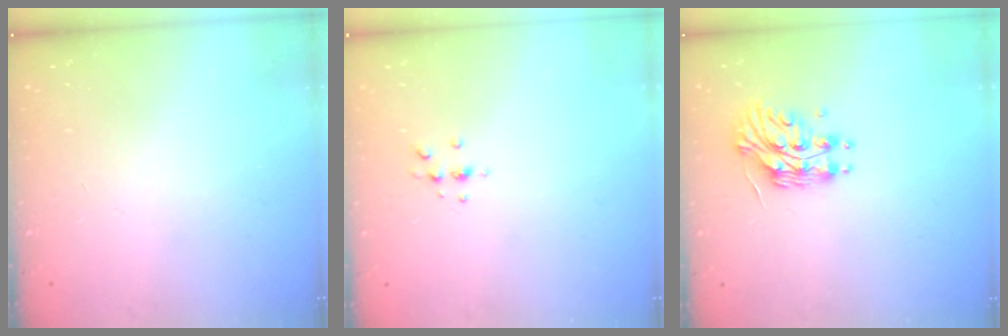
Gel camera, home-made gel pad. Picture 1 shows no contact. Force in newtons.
{"total": 4.4, "press": 4.3, "slide": 0.6}
{"total": 11.8, "press": 11.8, "slide": 0.6}